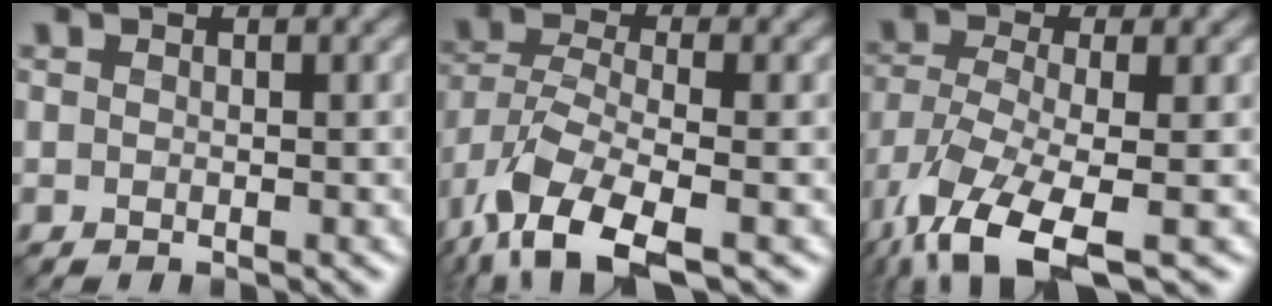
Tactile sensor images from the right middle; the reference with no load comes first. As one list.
[{"total": 8.1, "force": [-4.7, 2.8, 5.9], "torque": [-0.122, -0.013, -0.096]}, {"total": 9.1, "force": [-5.1, 3.0, 6.9], "torque": [-0.154, -0.023, -0.099]}]